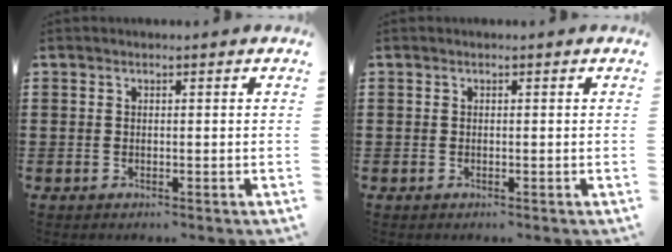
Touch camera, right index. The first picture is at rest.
{"total": 0.0}